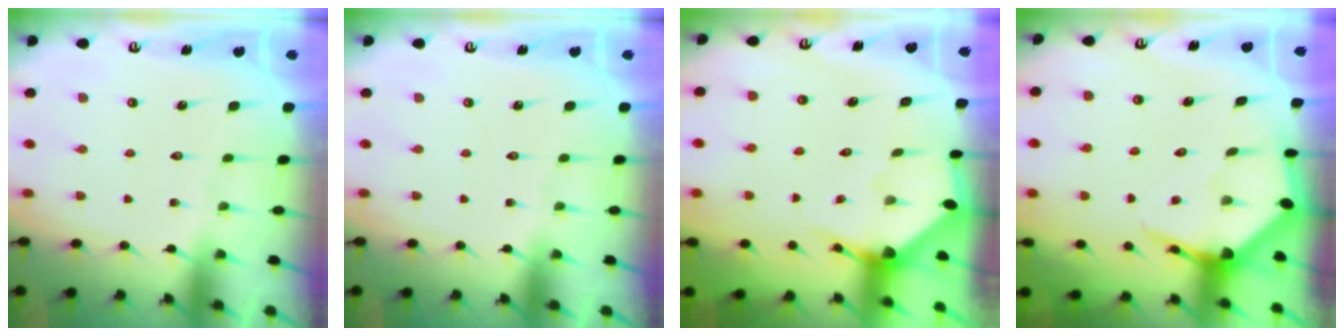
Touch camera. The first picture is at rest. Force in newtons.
{"total": 0.0}
{"total": 2.8, "press": 2.8, "slide": 0.2}
{"total": 4.8, "press": 4.8, "slide": 0.5}